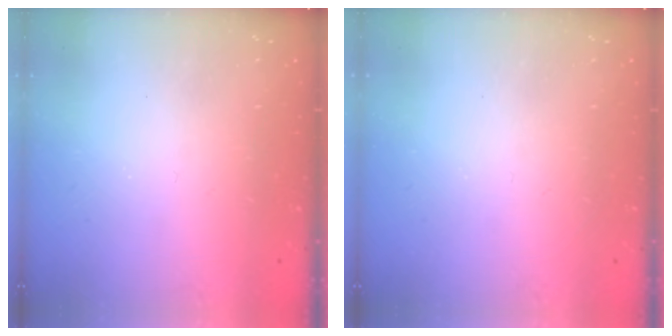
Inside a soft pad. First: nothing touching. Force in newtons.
{"total": 0.0}